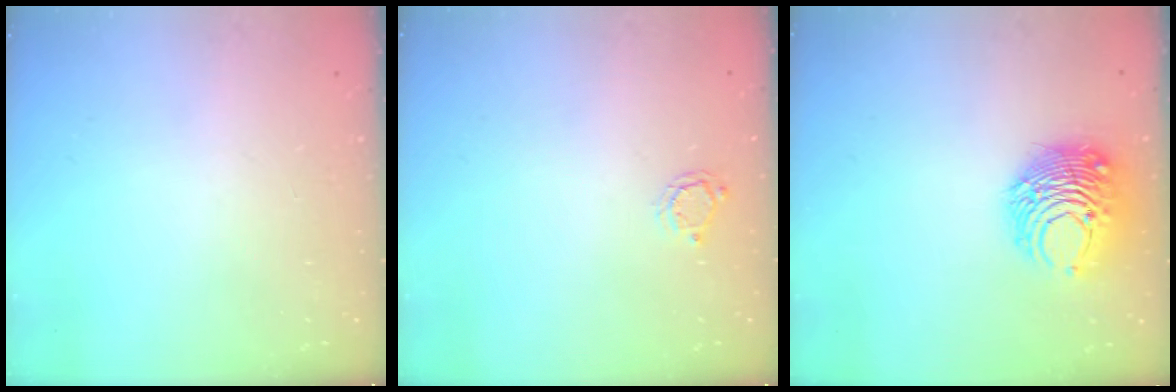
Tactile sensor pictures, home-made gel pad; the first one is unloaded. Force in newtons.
{"total": 3.7, "press": 3.7, "slide": 0.3}
{"total": 10.4, "press": 10.4, "slide": 0.9}